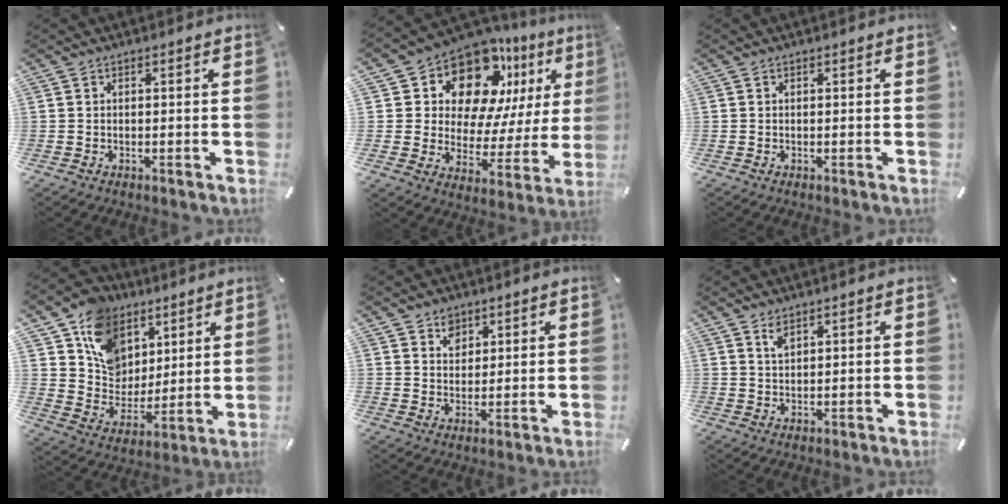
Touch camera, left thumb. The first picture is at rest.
{"total": 15.3, "force": [11.1, 8.6, 6.0], "torque": [-0.100, -0.100, 0.195]}
{"total": 0.0}
{"total": 13.9, "force": [7.3, 11.4, 3.1], "torque": [-0.075, -0.053, 0.146]}
{"total": 4.3, "force": [2.3, 3.5, 0.5], "torque": [0.003, -0.007, 0.040]}
{"total": 2.5, "force": [1.8, 1.0, 1.3], "torque": [-0.030, -0.001, 0.034]}